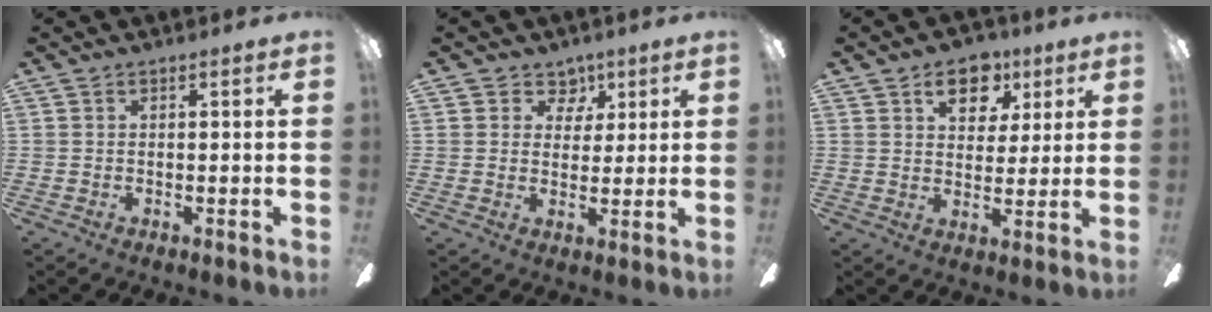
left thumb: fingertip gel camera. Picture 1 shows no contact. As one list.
[{"total": 5.7, "force": [3.1, 4.7, 1.0], "torque": [-0.007, -0.012, 0.053]}, {"total": 9.6, "force": [5.1, 6.3, 5.2], "torque": [-0.053, -0.012, 0.085]}]